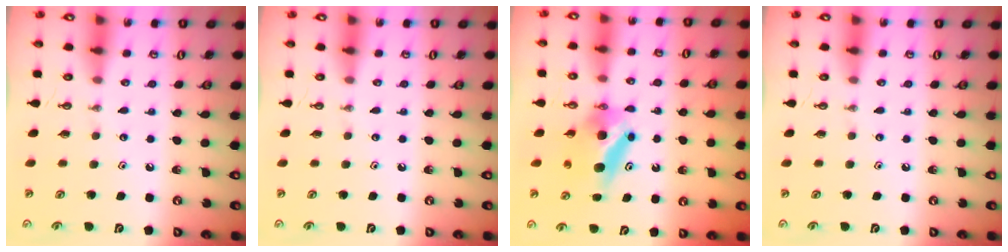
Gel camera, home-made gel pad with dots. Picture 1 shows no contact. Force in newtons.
{"total": 0.0}
{"total": 6.1, "press": 6.0, "slide": 0.9}
{"total": 0.0}